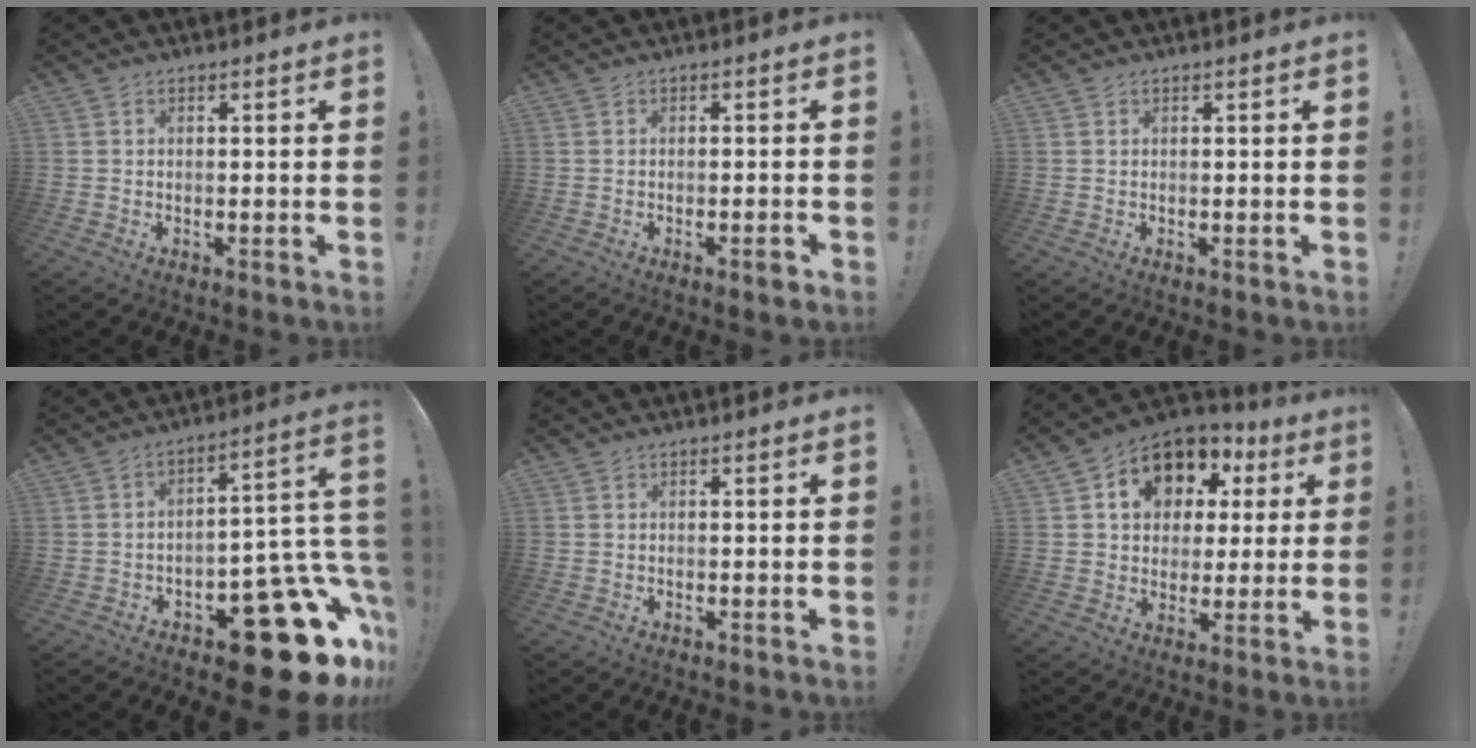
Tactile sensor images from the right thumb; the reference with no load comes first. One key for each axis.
{"total": 2.0, "fx": -1.2, "fy": 0.3, "fz": 1.6, "tx": -0.027, "ty": 0.006, "tz": -0.019}
{"total": 0.0}
{"total": 22.3, "fx": -11.2, "fy": 10.5, "fz": 16.2, "tx": -0.146, "ty": 0.063, "tz": -0.163}
{"total": 0.0}
{"total": 13.4, "fx": 5.5, "fy": 10.1, "fz": 6.8, "tx": -0.108, "ty": -0.024, "tz": 0.104}